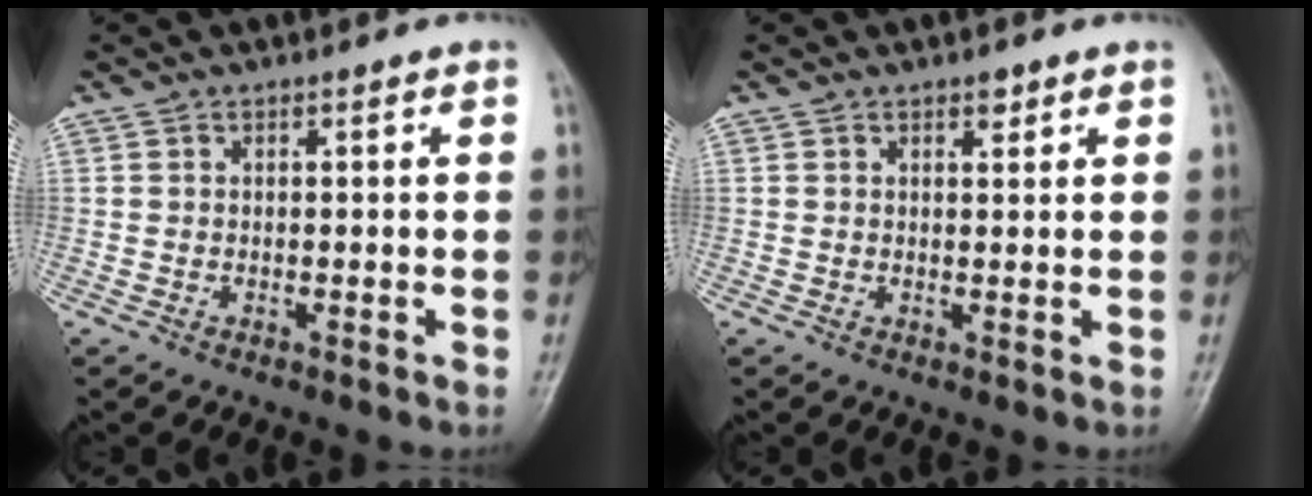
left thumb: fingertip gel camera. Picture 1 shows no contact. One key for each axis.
{"total": 1.7, "fx": 1.1, "fy": 0.8, "fz": 1.0, "tx": -0.006, "ty": -0.005, "tz": 0.015}